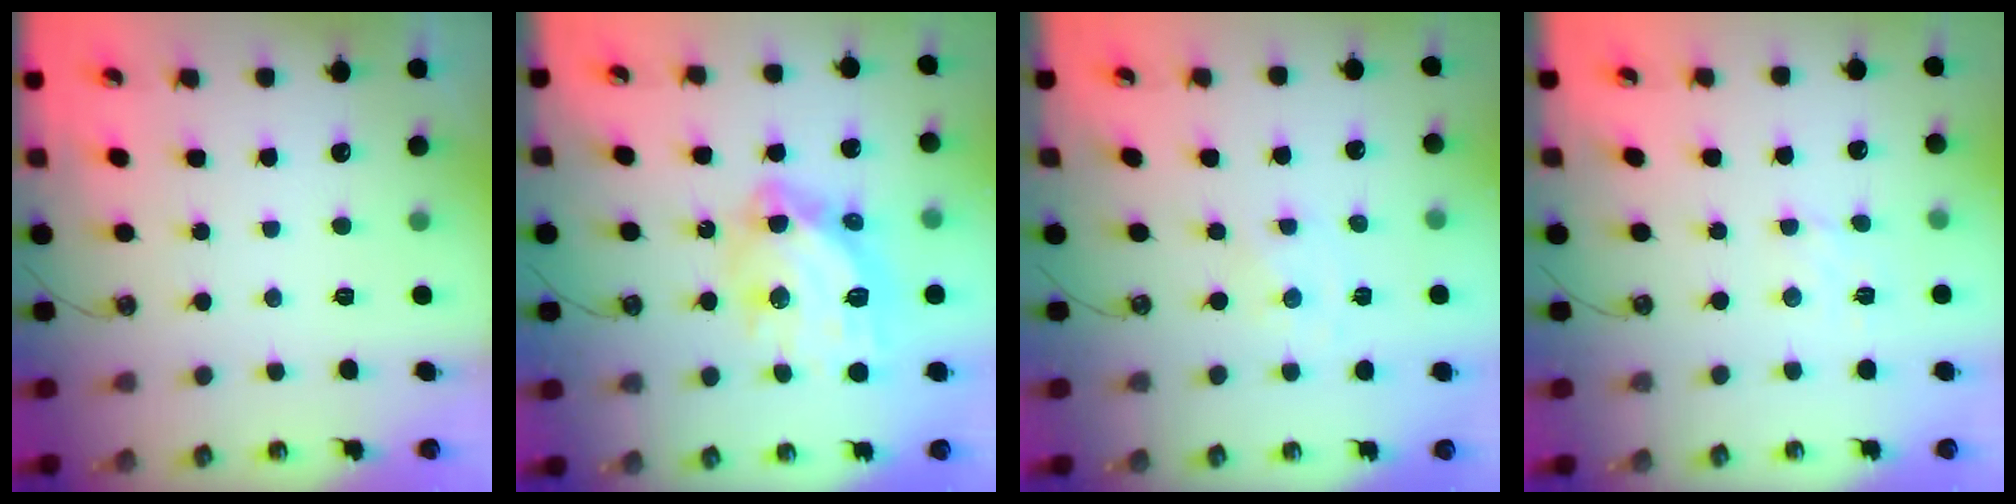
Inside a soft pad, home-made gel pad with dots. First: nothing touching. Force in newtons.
{"total": 16.6, "press": 16.6, "slide": 1.4}
{"total": 0.0}
{"total": 2.9, "press": 2.8, "slide": 0.6}